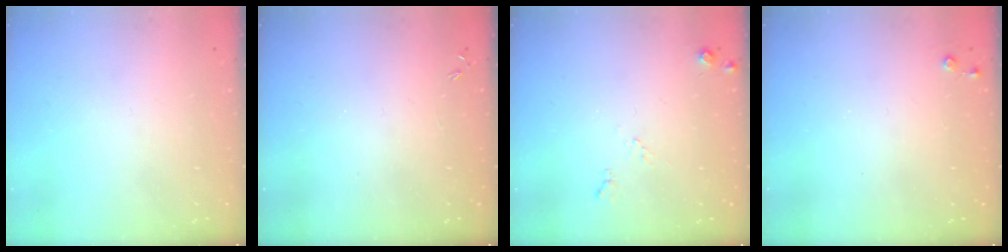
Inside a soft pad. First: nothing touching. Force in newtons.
{"total": 0.0}
{"total": 5.4, "press": 5.3, "slide": 0.8}
{"total": 3.5, "press": 3.5, "slide": 0.5}